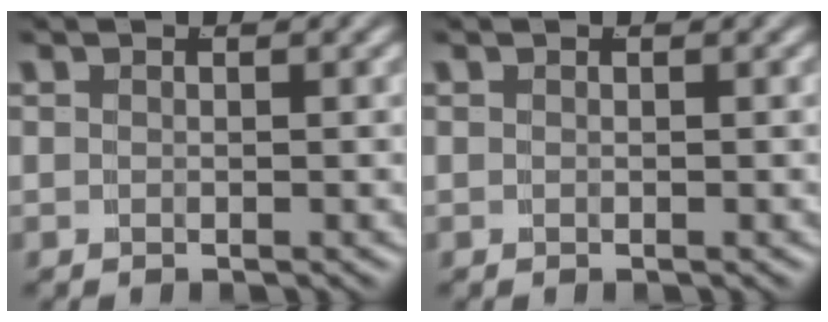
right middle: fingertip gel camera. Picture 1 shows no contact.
{"total": 0.0}